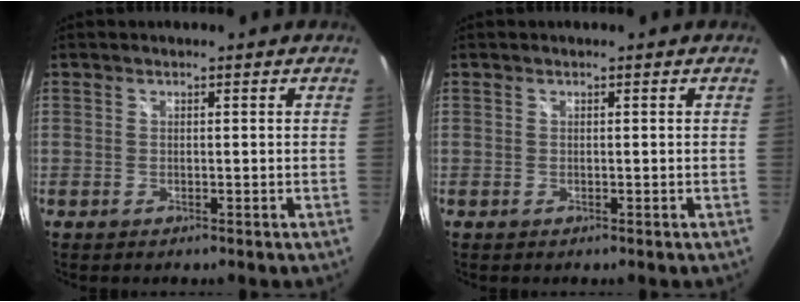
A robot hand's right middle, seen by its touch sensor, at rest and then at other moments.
{"total": 0.0}